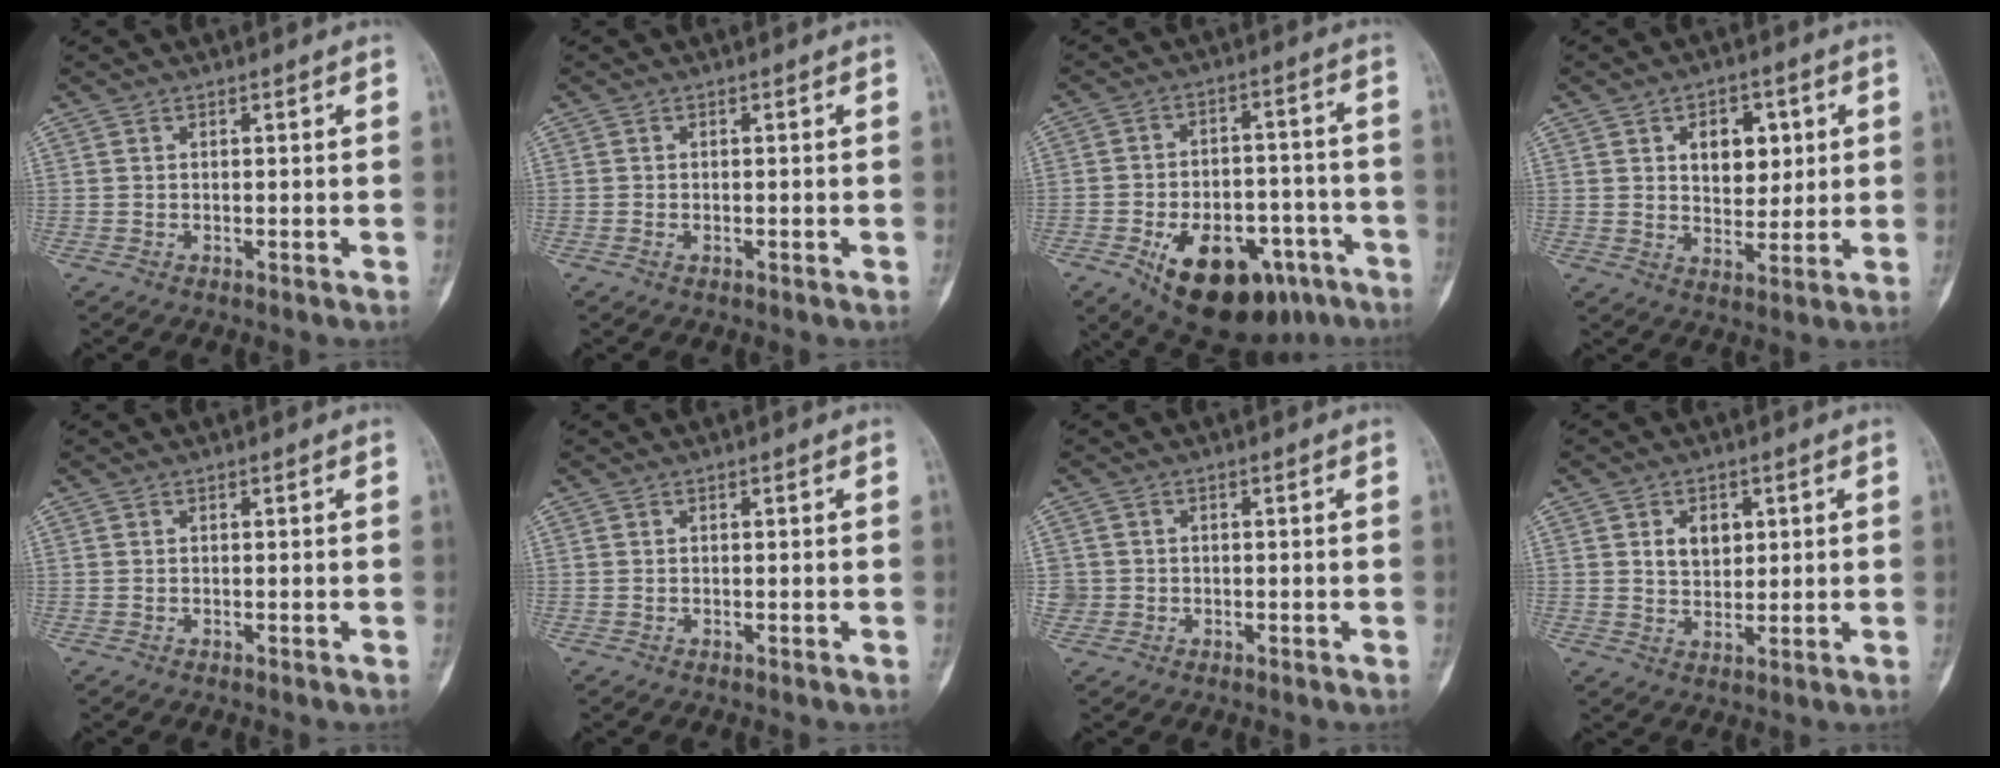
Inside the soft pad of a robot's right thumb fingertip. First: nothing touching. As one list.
[{"total": 0.6, "force": [-0.3, 0.3, 0.4], "torque": [-0.008, 0.002, -0.005]}, {"total": 20.3, "force": [-10.5, 11.2, 13.2], "torque": [-0.169, 0.052, -0.144]}, {"total": 8.7, "force": [2.6, 5.8, 6.0], "torque": [-0.046, -0.010, 0.042]}, {"total": 0.0}, {"total": 0.0}, {"total": 2.0, "force": [-0.1, 2.0, -0.1], "torque": [0.016, 0.009, -0.006]}, {"total": 5.2, "force": [1.7, 3.8, 3.2], "torque": [-0.030, -0.010, 0.030]}]